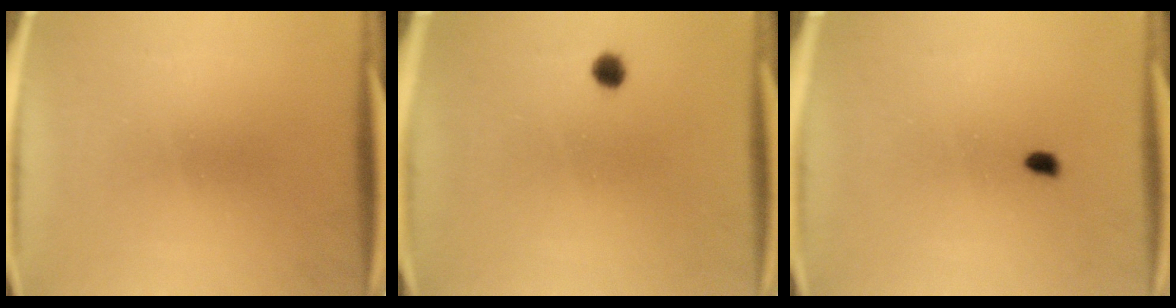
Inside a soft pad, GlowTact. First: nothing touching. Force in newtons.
{"total": 1.8}
{"total": 0.8}